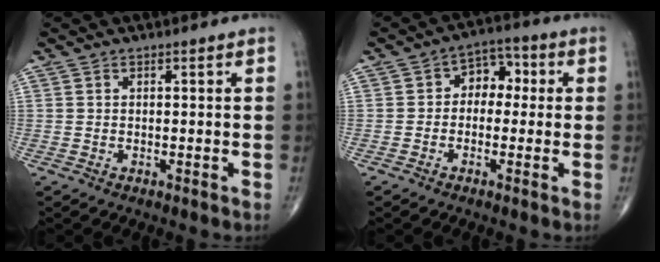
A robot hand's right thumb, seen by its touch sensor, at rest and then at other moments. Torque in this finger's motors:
{"motor_torque": [0.02, 0.04, 0.21, -0.14, 0.03]}